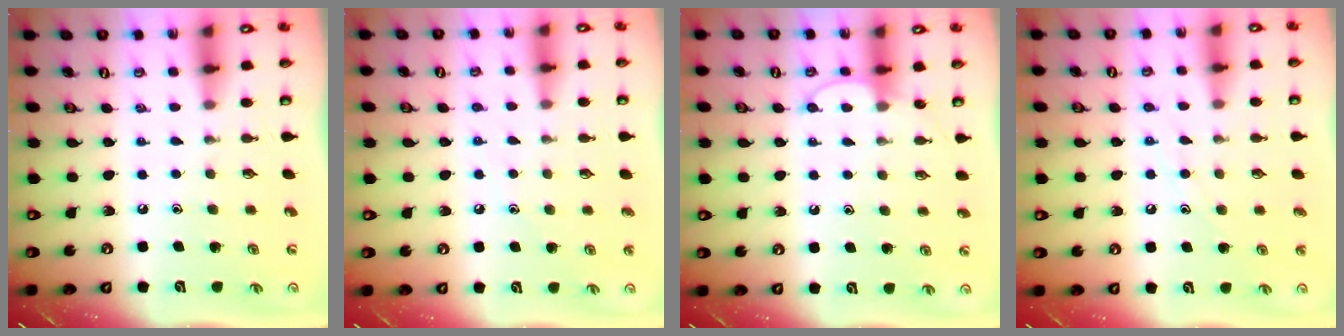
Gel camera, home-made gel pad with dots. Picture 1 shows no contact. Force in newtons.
{"total": 4.8, "press": 4.8, "slide": 0.5}
{"total": 6.7, "press": 6.6, "slide": 0.6}
{"total": 7.6, "press": 7.6, "slide": 0.3}